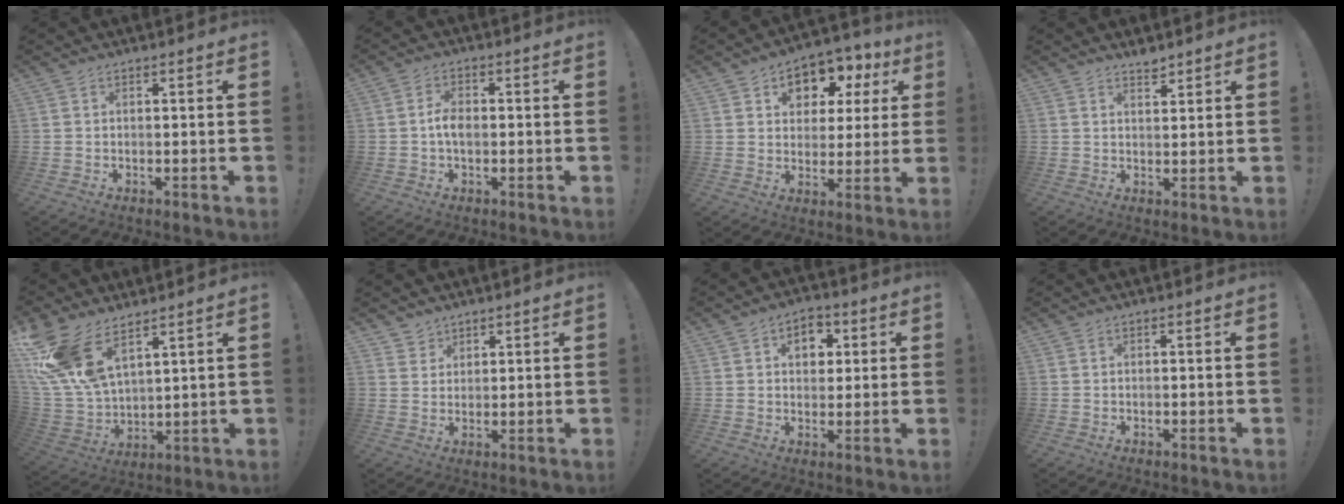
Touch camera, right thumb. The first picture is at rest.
{"total": 4.6, "force": [-0.7, 2.5, 3.8], "torque": [-0.066, 0.005, -0.014]}
{"total": 8.9, "force": [4.1, 6.9, 3.9], "torque": [-0.051, -0.032, 0.078]}
{"total": 2.7, "force": [2.5, 0.9, 0.8], "torque": [-0.001, -0.018, 0.042]}
{"total": 16.2, "force": [10.5, 7.9, 9.5], "torque": [-0.212, -0.065, 0.196]}
{"total": 3.0, "force": [2.2, 2.0, -0.1], "torque": [-0.002, -0.016, 0.042]}
{"total": 7.7, "force": [2.6, 6.0, 4.0], "torque": [-0.051, -0.003, 0.046]}
{"total": 0.0}